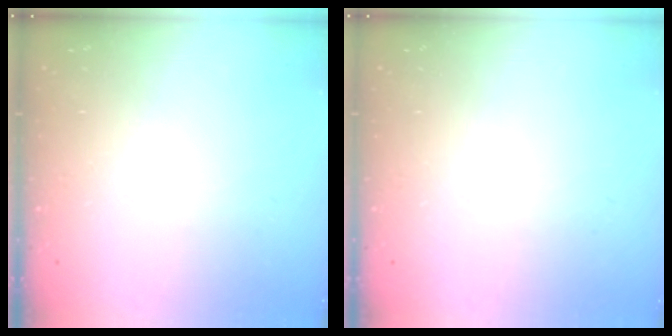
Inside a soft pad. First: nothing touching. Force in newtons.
{"total": 0.0}